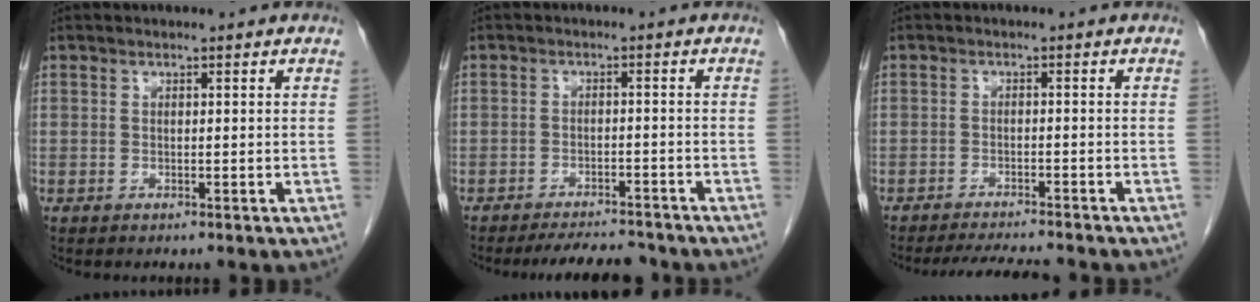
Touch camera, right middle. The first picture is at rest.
{"total": 6.2, "force": [-5.8, 1.3, 1.6], "torque": [-0.022, -0.006, -0.085]}
{"total": 6.8, "force": [-6.3, 0.1, 2.4], "torque": [-0.039, -0.013, -0.097]}